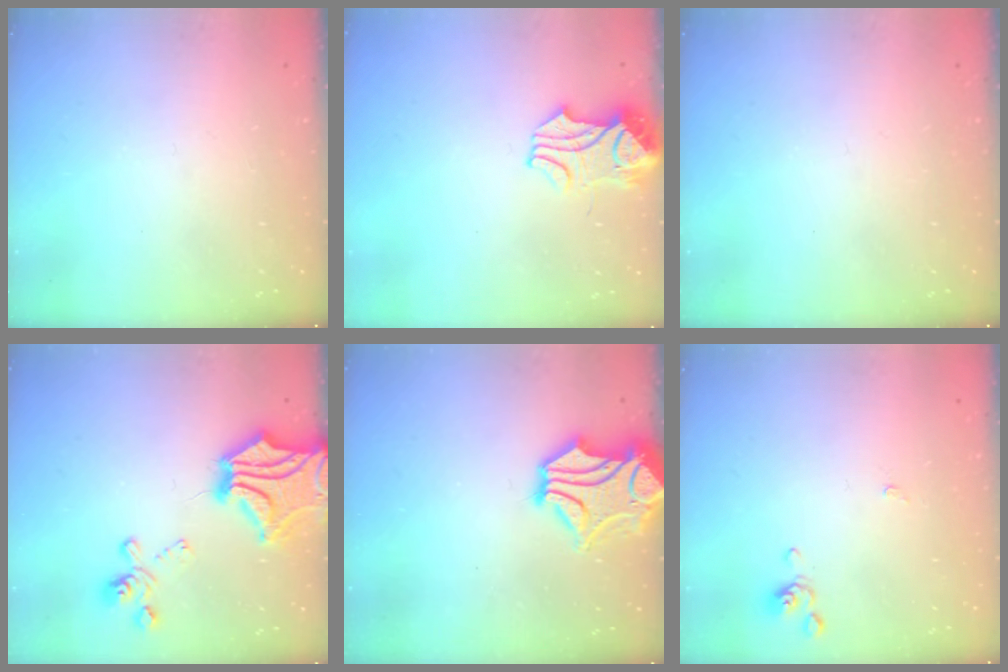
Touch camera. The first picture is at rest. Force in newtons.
{"total": 3.5, "press": 3.4, "slide": 0.7}
{"total": 0.0}
{"total": 9.5, "press": 8.9, "slide": 3.2}
{"total": 3.4, "press": 3.0, "slide": 1.6}
{"total": 0.0}